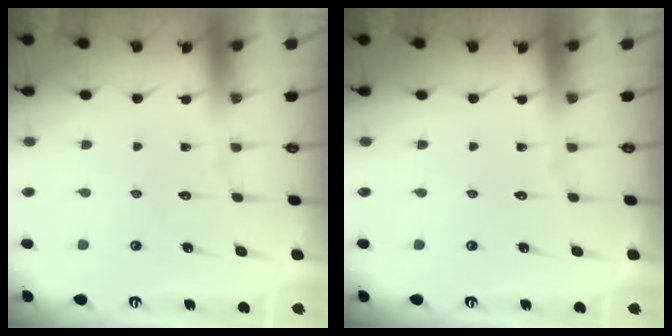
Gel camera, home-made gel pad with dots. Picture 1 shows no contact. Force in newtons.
{"total": 0.0}